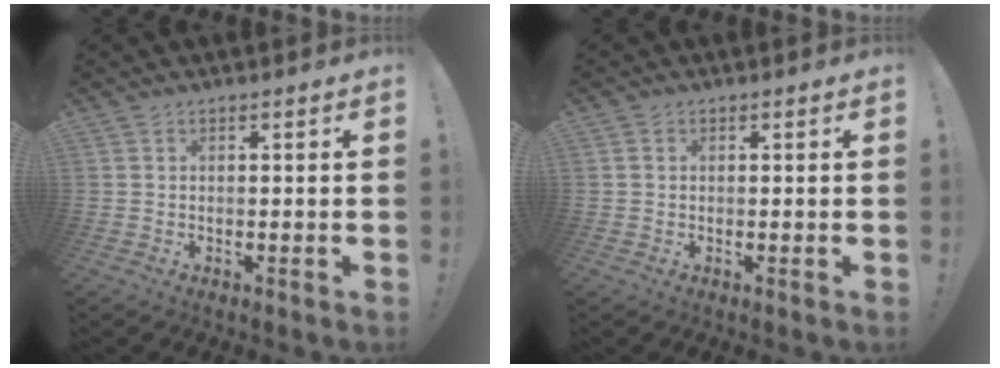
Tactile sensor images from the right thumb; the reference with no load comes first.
{"total": 0.9, "force": [0.1, 0.9, 0.3], "torque": [-0.007, 0.005, 0.003]}